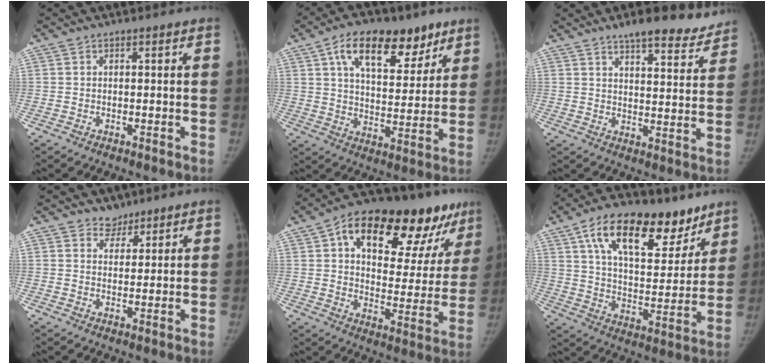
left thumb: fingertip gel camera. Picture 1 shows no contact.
{"total": 17.3, "force": [9.7, 9.1, 11.0], "torque": [-0.123, -0.026, 0.154]}
{"total": 13.9, "force": [11.4, 4.0, 6.8], "torque": [-0.047, -0.057, 0.150]}
{"total": 3.0, "force": [2.4, 1.8, -0.3], "torque": [0.031, -0.017, 0.032]}
{"total": 26.5, "force": [14.5, 12.2, 18.5], "torque": [-0.217, -0.004, 0.215]}
{"total": 22.8, "force": [13.7, 11.3, 14.4], "torque": [-0.186, -0.038, 0.226]}